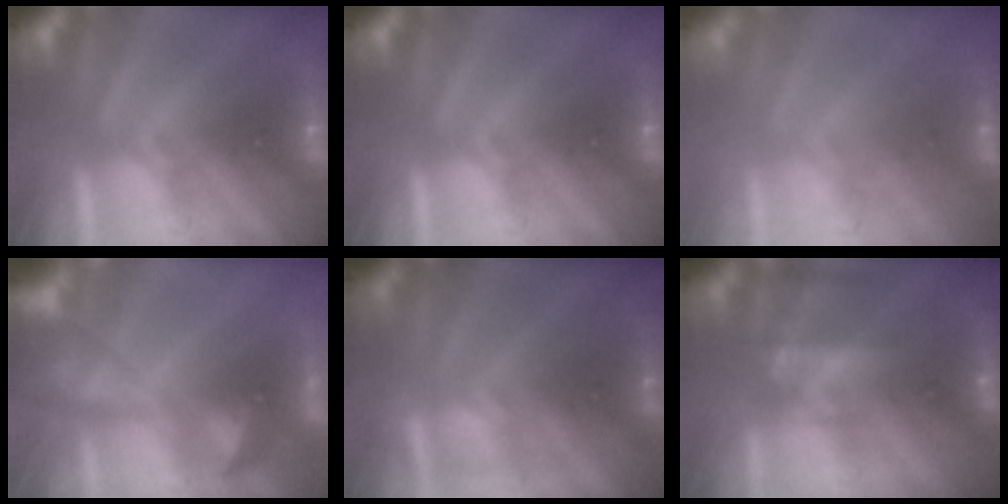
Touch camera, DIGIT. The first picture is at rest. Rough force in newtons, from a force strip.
{"total": 0.0}
{"total": 2.4}
{"total": 9.3}
{"total": 2.8}
{"total": 7.4}